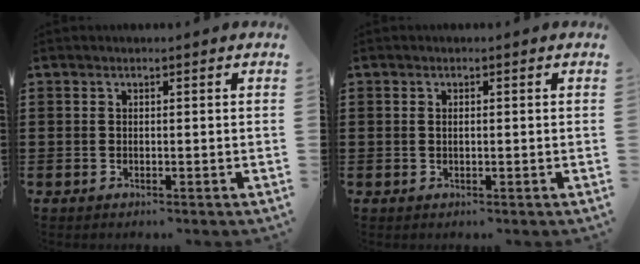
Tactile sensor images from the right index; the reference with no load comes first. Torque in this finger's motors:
{"motor_torque": [-0.28, 0.79, -0.07, -0.01]}